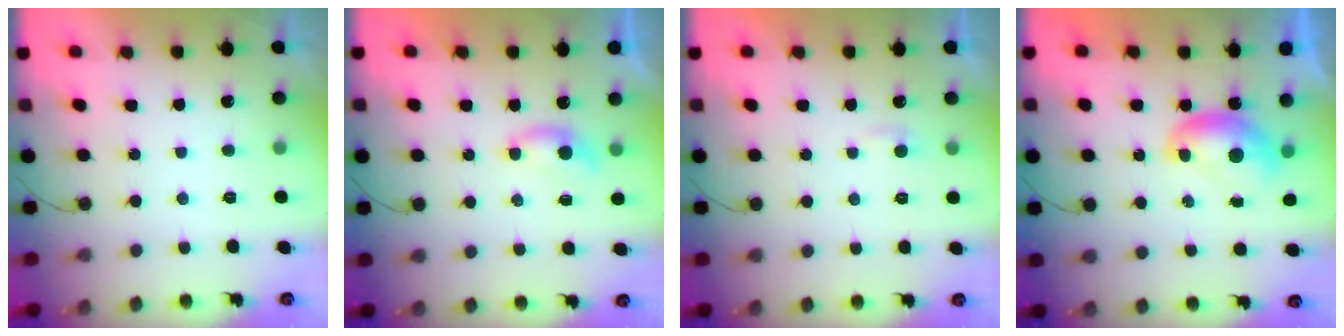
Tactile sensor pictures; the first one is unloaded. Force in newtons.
{"total": 3.9, "press": 3.9, "slide": 0.5}
{"total": 2.2, "press": 2.2, "slide": 0.2}
{"total": 8.3, "press": 8.3, "slide": 0.7}